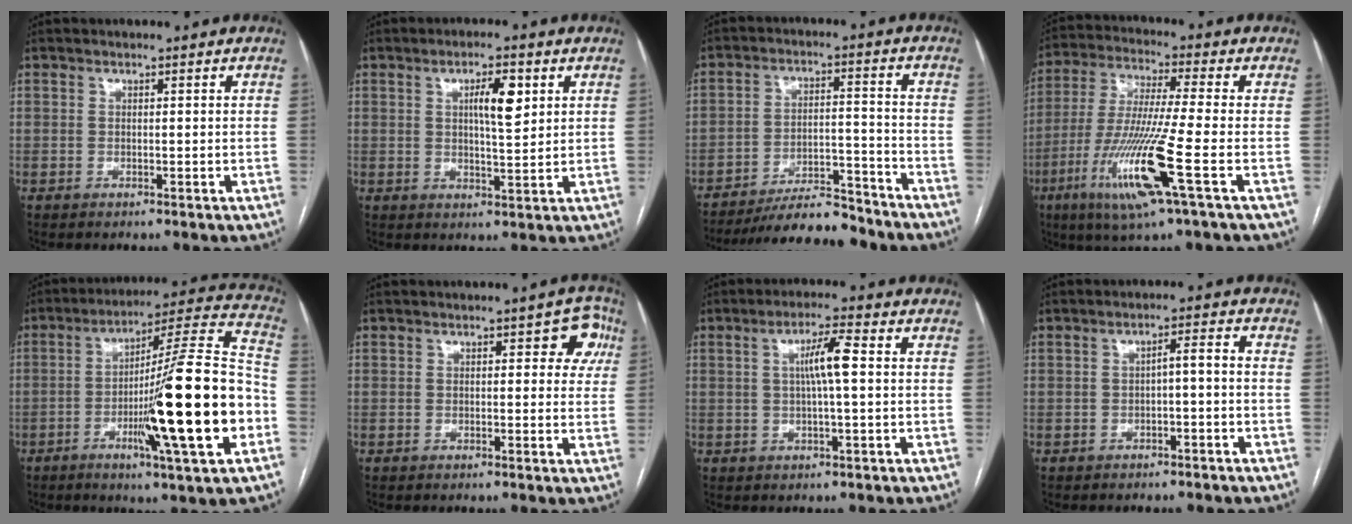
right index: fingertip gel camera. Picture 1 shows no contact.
{"total": 5.6, "force": [2.0, 1.2, 5.2], "torque": [-0.087, 0.004, 0.033]}
{"total": 12.6, "force": [-11.6, 2.1, 4.4], "torque": [-0.061, 0.013, -0.186]}
{"total": 14.6, "force": [-5.5, -0.7, 13.4], "torque": [-0.279, -0.027, -0.109]}
{"total": 22.8, "force": [-6.1, 0.0, 22.0], "torque": [-0.315, -0.007, -0.102]}
{"total": 5.0, "force": [1.6, 2.5, 4.1], "torque": [-0.024, 0.017, 0.010]}
{"total": 5.4, "force": [0.6, 0.2, 5.4], "torque": [-0.097, 0.008, 0.011]}
{"total": 2.9, "force": [-1.0, 0.5, 2.6], "torque": [-0.040, 0.014, -0.015]}